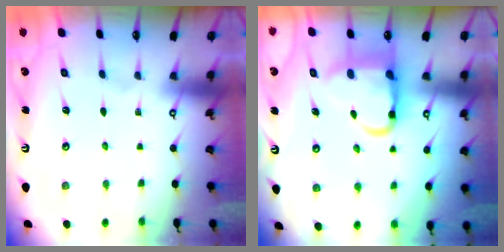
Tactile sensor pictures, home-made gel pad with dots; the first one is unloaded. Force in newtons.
{"total": 12.6, "press": 12.5, "slide": 1.6}